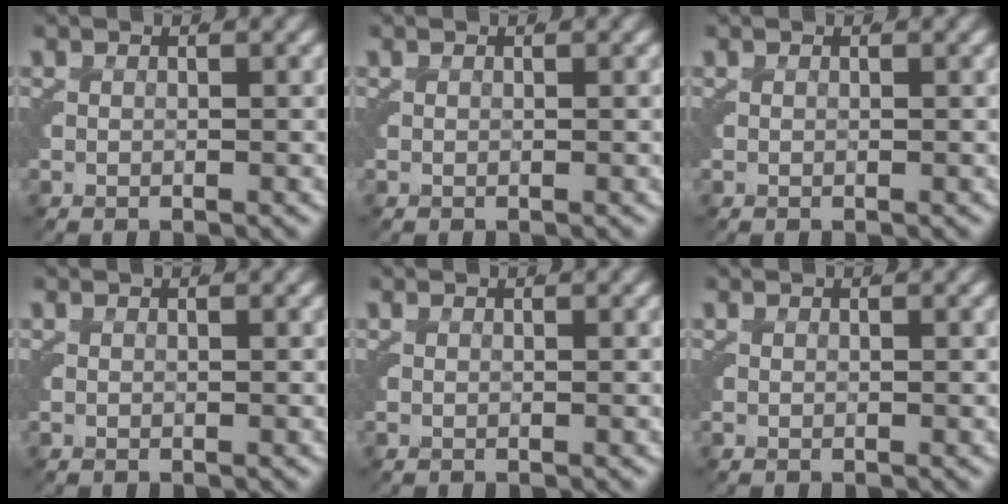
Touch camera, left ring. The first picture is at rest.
{"total": 0.0}
{"total": 0.0}
{"total": 0.0}
{"total": 0.0}
{"total": 0.0}